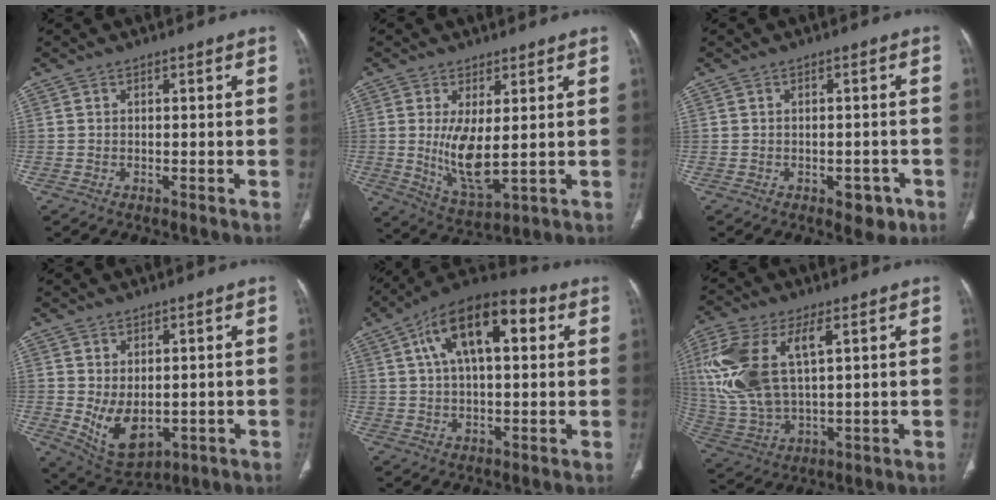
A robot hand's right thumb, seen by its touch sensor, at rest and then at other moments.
{"total": 8.7, "force": [0.6, 3.0, 8.1], "torque": [-0.154, -0.031, 0.027]}
{"total": 4.2, "force": [-2.1, 2.5, 2.7], "torque": [-0.015, 0.011, -0.020]}
{"total": 8.7, "force": [-0.5, 5.4, 6.8], "torque": [-0.104, -0.012, 0.018]}
{"total": 17.1, "force": [5.5, 7.9, 14.2], "torque": [-0.218, 0.019, 0.082]}
{"total": 17.7, "force": [5.2, 8.6, 14.6], "torque": [-0.326, -0.008, 0.109]}